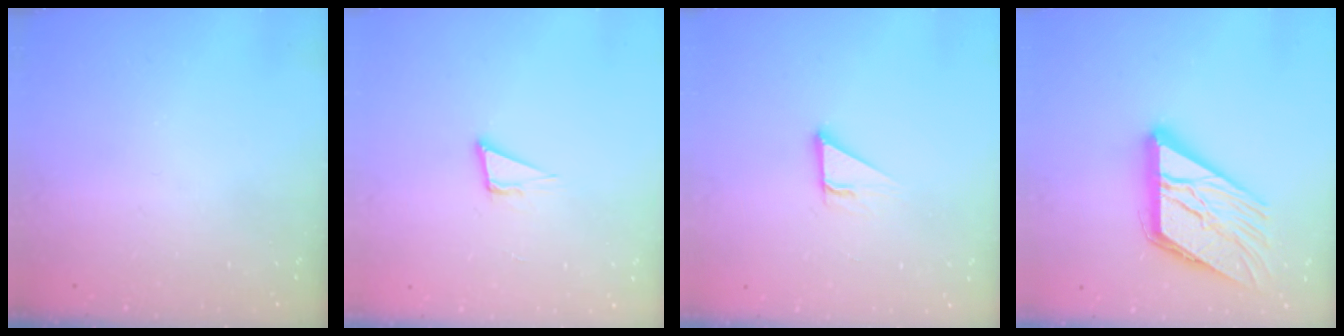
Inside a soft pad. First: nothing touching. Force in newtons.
{"total": 4.3, "press": 3.1, "slide": 3.0}
{"total": 4.0, "press": 4.0, "slide": 0.2}
{"total": 17.8, "press": 17.7, "slide": 2.1}